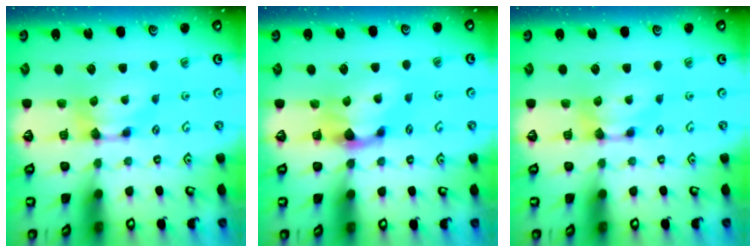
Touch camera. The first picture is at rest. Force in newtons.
{"total": 1.7, "press": 0.9, "slide": 1.4}
{"total": 0.0}